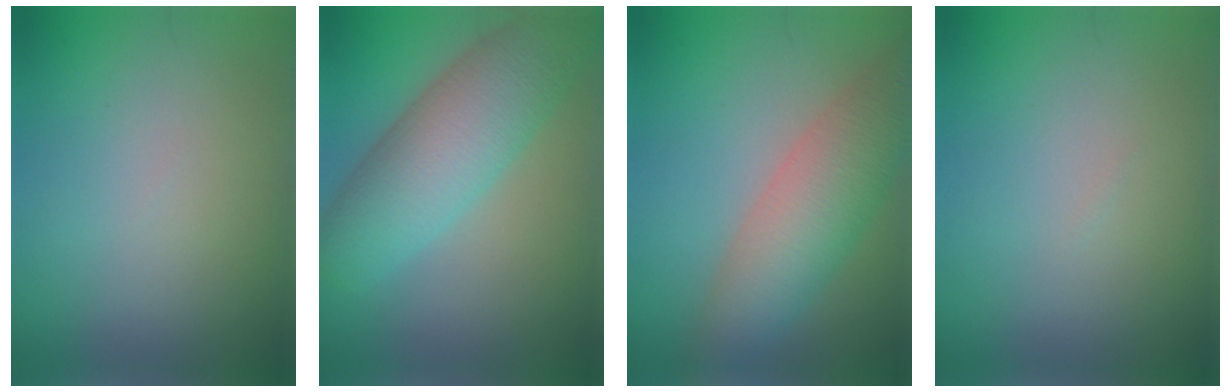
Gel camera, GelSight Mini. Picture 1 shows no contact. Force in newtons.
{"total": 8.2, "press": 8.2, "slide": 0.3}
{"total": 6.7, "press": 6.7, "slide": 0.2}
{"total": 0.0}